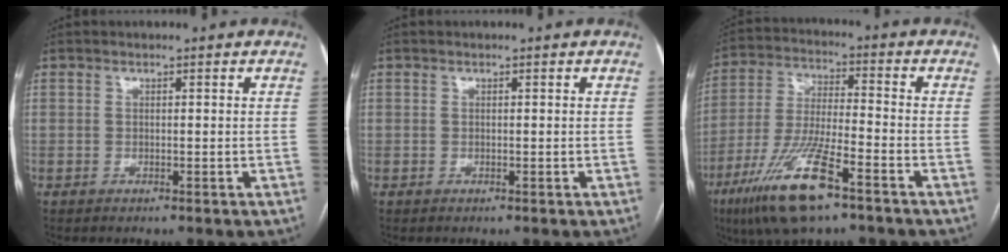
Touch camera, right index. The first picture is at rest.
{"total": 0.0}
{"total": 14.2, "force": [-8.4, 2.4, 11.3], "torque": [-0.235, -0.025, -0.152]}